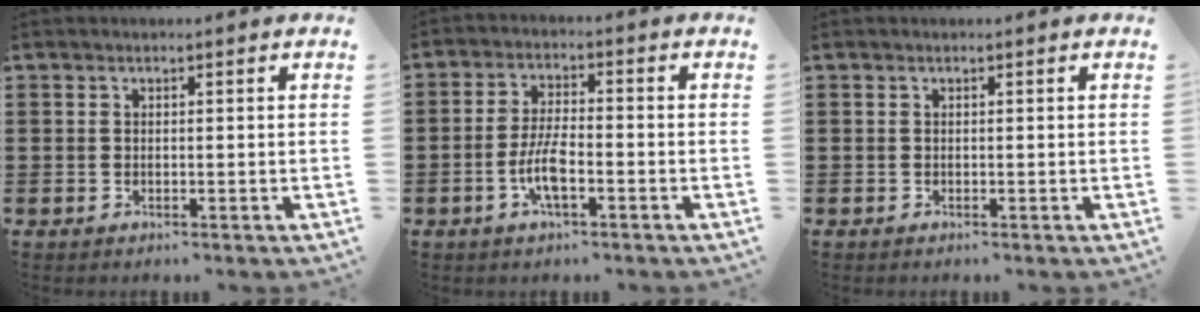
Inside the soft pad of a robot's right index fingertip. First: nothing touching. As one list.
[{"total": 6.0, "force": [-2.2, 1.7, 5.4], "torque": [-0.123, -0.005, -0.048]}, {"total": 0.0}]